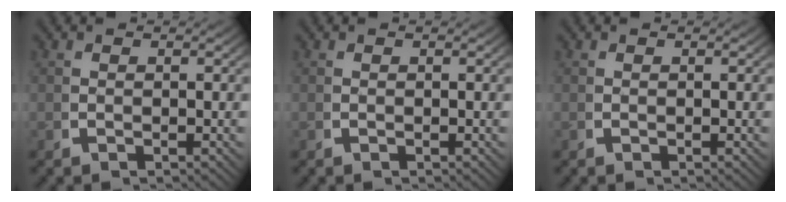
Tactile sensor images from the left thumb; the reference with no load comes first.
{"total": 0.0}
{"total": 0.0}